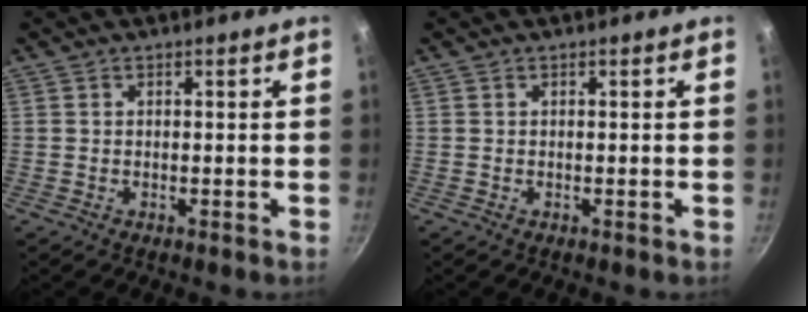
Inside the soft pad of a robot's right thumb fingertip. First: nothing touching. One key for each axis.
{"total": 0.0}